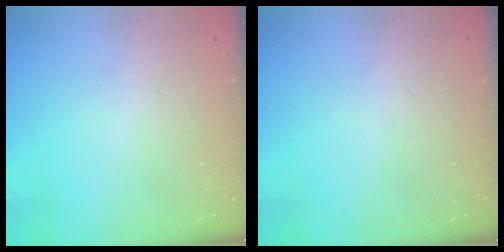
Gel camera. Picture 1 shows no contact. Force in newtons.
{"total": 0.0}